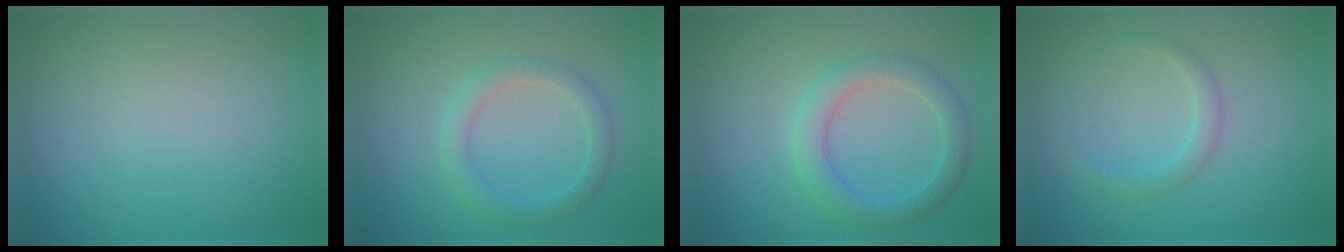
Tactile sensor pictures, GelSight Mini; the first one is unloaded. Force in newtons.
{"total": 2.3, "press": 2.3, "slide": 0.1}
{"total": 3.3, "press": 3.3, "slide": 0.2}
{"total": 1.6, "press": 1.6, "slide": 0.1}